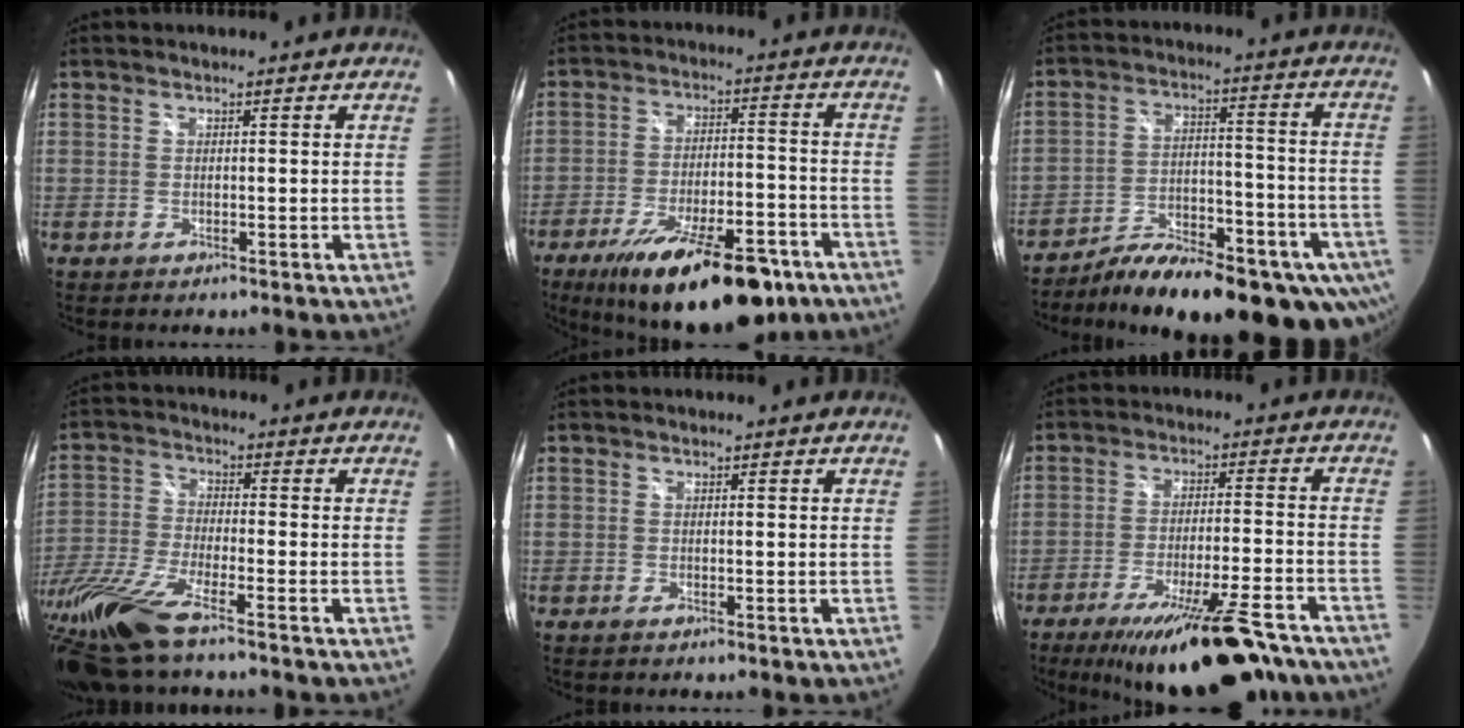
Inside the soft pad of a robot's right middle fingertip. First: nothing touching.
{"total": 21.9, "force": [-14.7, 7.5, 14.4], "torque": [-0.242, -0.030, -0.211]}
{"total": 24.4, "force": [-16.3, 9.5, 15.4], "torque": [-0.232, -0.034, -0.218]}
{"total": 15.5, "force": [-12.0, 1.6, 9.7], "torque": [-0.222, -0.045, -0.233]}
{"total": 0.6, "force": [-0.4, 0.0, 0.4], "torque": [-0.007, -0.002, -0.009]}
{"total": 20.7, "force": [-16.3, 3.7, 12.1], "torque": [-0.204, -0.040, -0.235]}